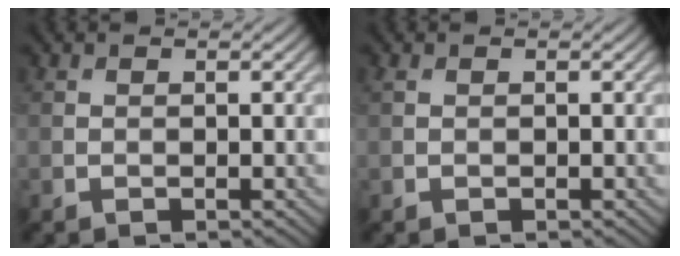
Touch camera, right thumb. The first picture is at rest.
{"total": 1.1, "force": [0.2, 0.8, 0.7], "torque": [-0.018, 0.000, 0.005]}